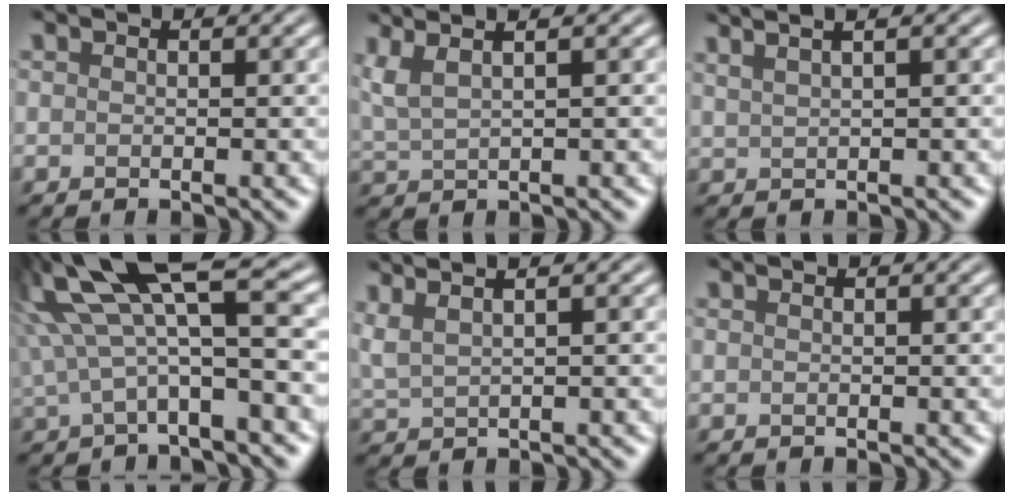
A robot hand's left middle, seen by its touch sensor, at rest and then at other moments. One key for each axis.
{"total": 4.7, "fx": 3.2, "fy": 1.7, "fz": 3.0, "tx": -0.067, "ty": 0.050, "tz": 0.052}
{"total": 5.8, "fx": 3.9, "fy": 2.5, "fz": 3.5, "tx": -0.031, "ty": 0.059, "tz": 0.041}
{"total": 8.7, "fx": 3.2, "fy": 2.1, "fz": 7.8, "tx": -0.155, "ty": 0.024, "tz": 0.069}
{"total": 5.5, "fx": 3.8, "fy": 2.2, "fz": 3.2, "tx": -0.055, "ty": 0.055, "tz": 0.054}
{"total": 0.0}